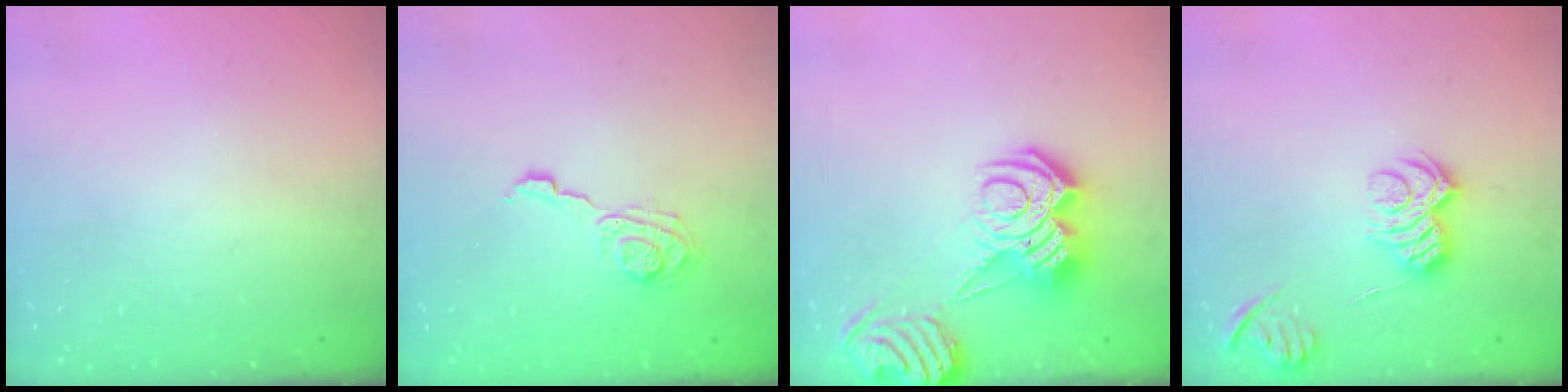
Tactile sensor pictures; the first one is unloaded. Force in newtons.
{"total": 9.2, "press": 9.2, "slide": 0.4}
{"total": 10.5, "press": 10.4, "slide": 0.9}
{"total": 8.5, "press": 8.5, "slide": 0.6}